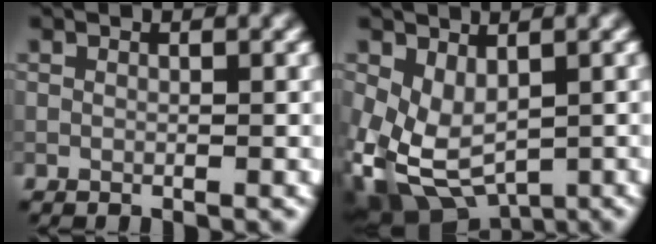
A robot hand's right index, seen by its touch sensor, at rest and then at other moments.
{"total": 6.2, "force": [-0.6, 4.3, 4.4], "torque": [-0.102, -0.017, -0.001]}